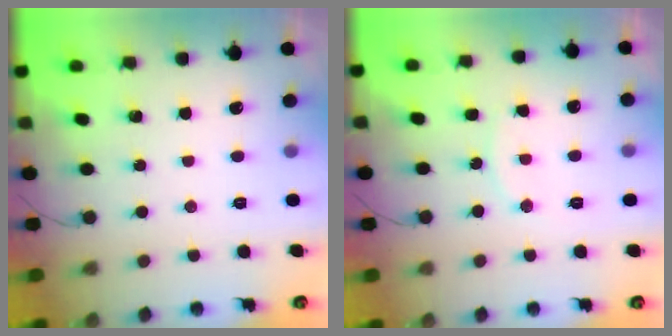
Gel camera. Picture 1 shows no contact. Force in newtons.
{"total": 8.4, "press": 8.4, "slide": 0.4}